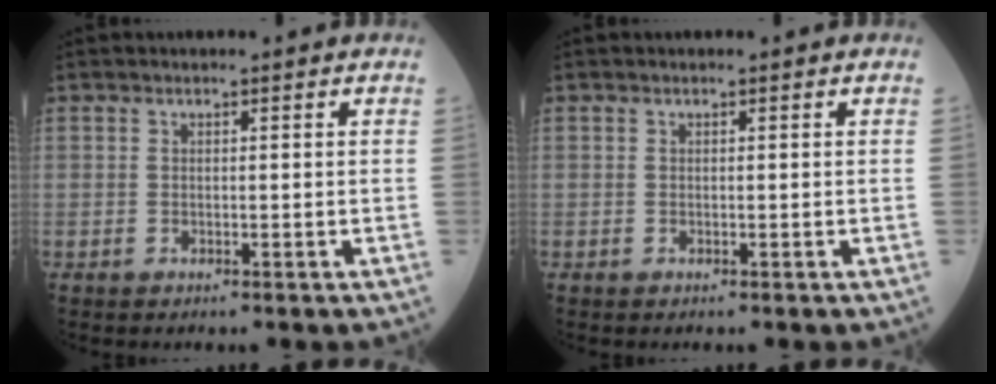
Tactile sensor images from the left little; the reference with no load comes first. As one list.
[{"total": 0.0}]